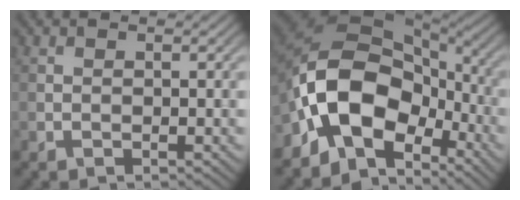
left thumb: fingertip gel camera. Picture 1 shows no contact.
{"total": 14.0, "force": [-5.2, 8.7, 9.6], "torque": [-0.178, 0.004, -0.117]}